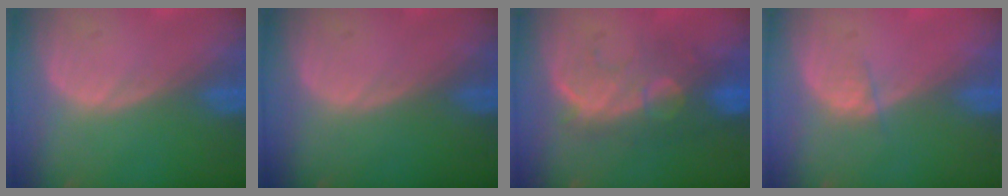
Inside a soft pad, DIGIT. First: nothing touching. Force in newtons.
{"total": 0.0}
{"total": 8.6, "press": 8.3, "slide": 2.3}
{"total": 1.4, "press": 1.3, "slide": 0.6}